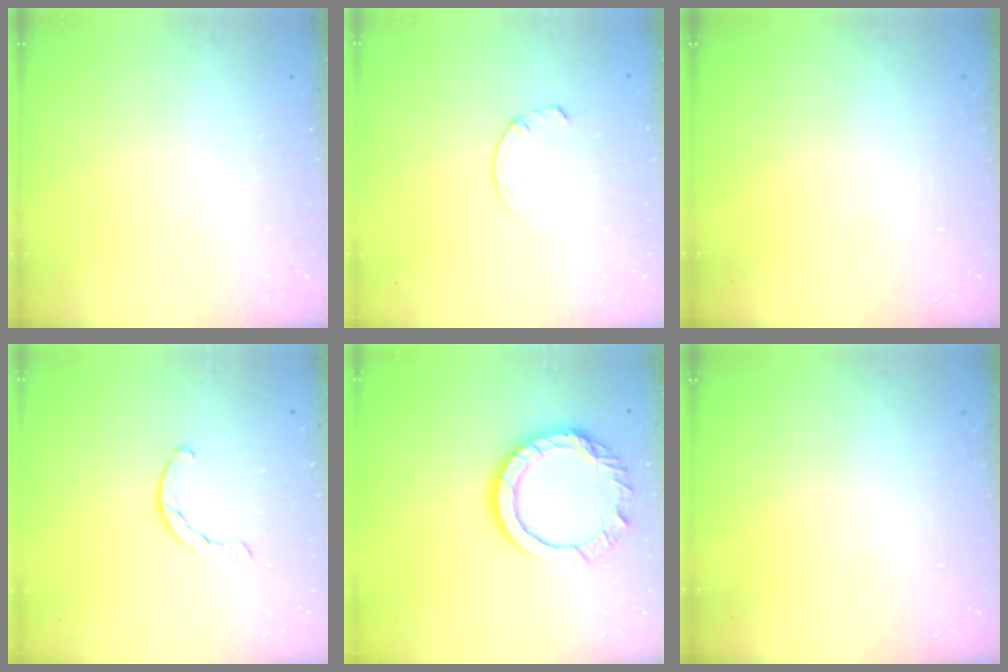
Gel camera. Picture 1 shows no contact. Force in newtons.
{"total": 0.5, "press": 0.4, "slide": 0.3}
{"total": 0.0}
{"total": 1.8, "press": 1.8, "slide": 0.3}
{"total": 12.3, "press": 12.3, "slide": 0.8}
{"total": 0.0}